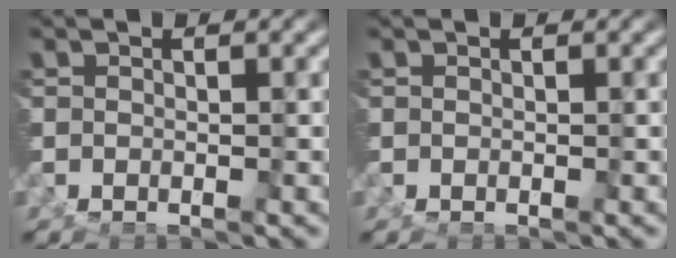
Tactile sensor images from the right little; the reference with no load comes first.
{"total": 0.0}